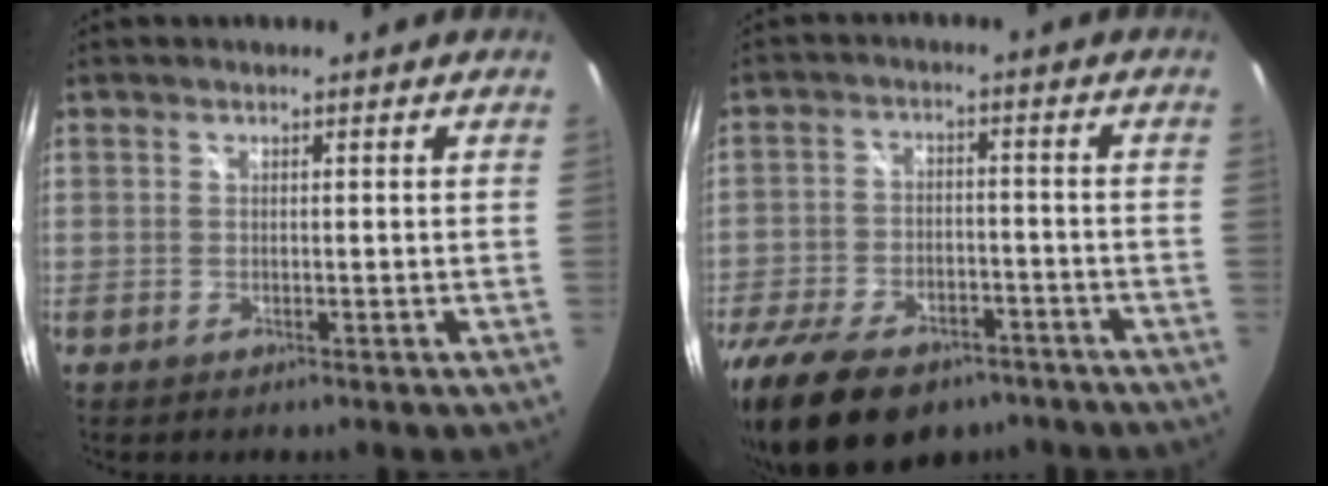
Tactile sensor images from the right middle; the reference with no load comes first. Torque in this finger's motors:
{"motor_torque": [1.30, -0.84, 0.40, 0.20]}